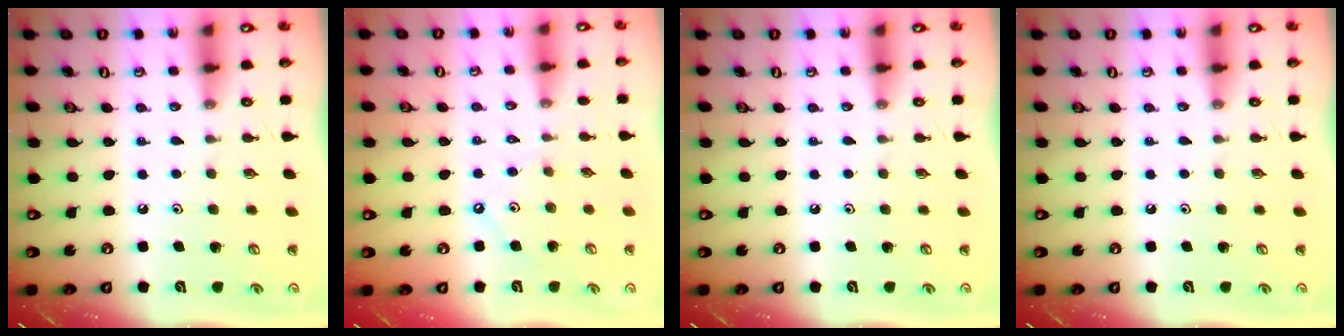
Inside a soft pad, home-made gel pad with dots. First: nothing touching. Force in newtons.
{"total": 1.6, "press": 1.6, "slide": 0.1}
{"total": 0.0}
{"total": 0.0}